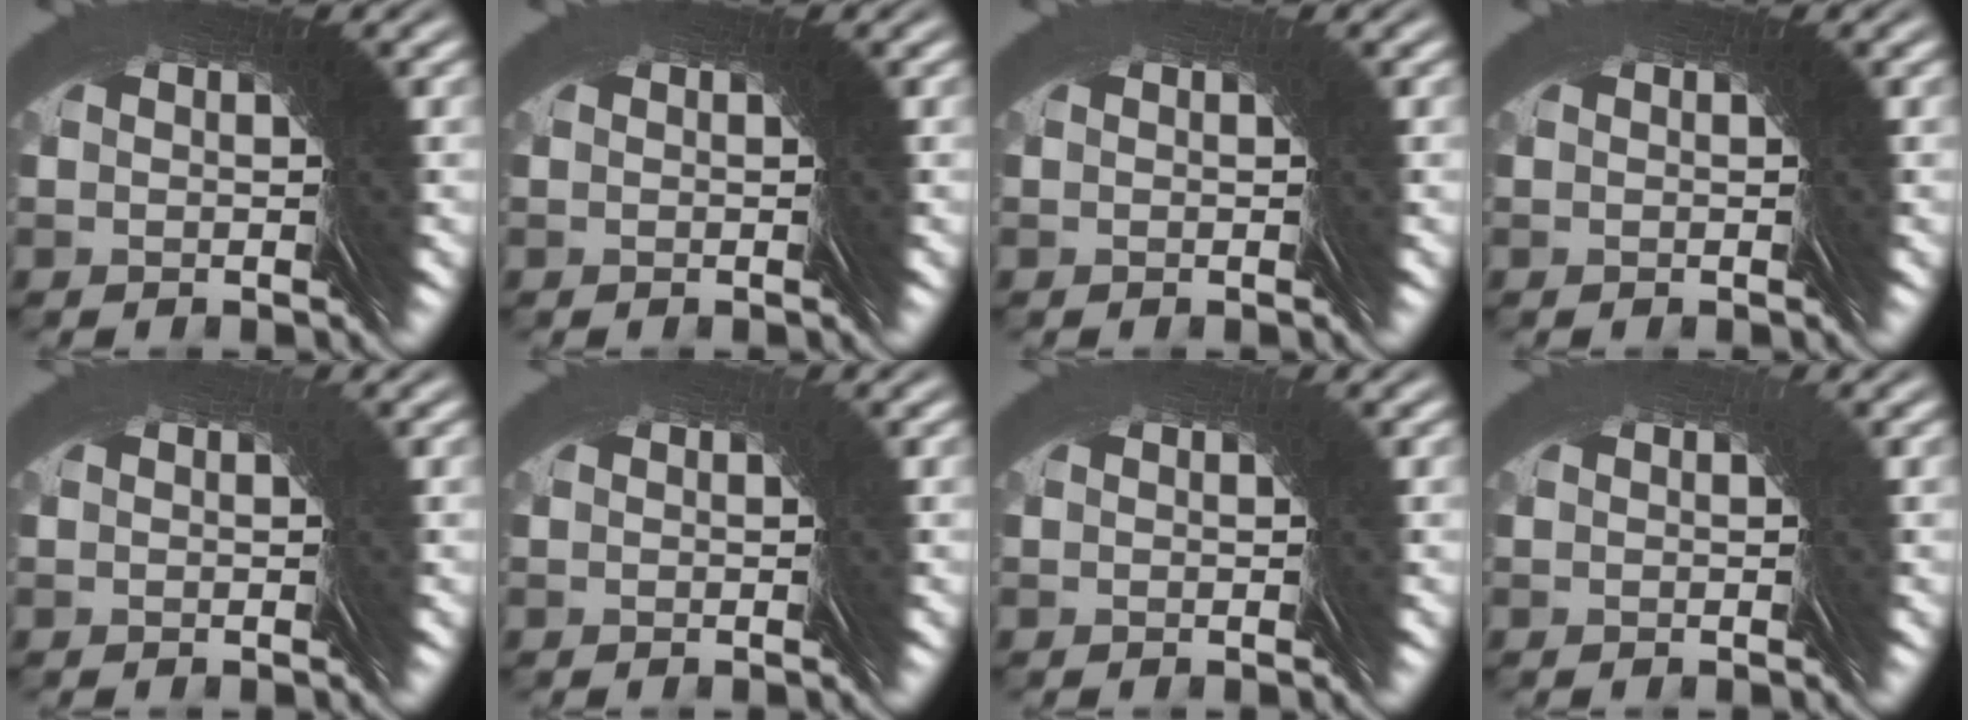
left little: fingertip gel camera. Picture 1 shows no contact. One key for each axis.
{"total": 0.0}
{"total": 0.8, "fx": 0.2, "fy": -0.2, "fz": -0.7, "tx": 0.011, "ty": 0.003, "tz": 0.003}
{"total": 0.0}
{"total": 1.5, "fx": 0.3, "fy": -0.4, "fz": -1.4, "tx": 0.023, "ty": 0.006, "tz": 0.004}
{"total": 1.1, "fx": 0.2, "fy": -0.2, "fz": -1.0, "tx": 0.016, "ty": 0.004, "tz": 0.003}
{"total": 0.9, "fx": 0.3, "fy": -0.3, "fz": -0.8, "tx": 0.014, "ty": 0.005, "tz": 0.004}
{"total": 1.4, "fx": 0.3, "fy": -0.5, "fz": -1.3, "tx": 0.020, "ty": 0.004, "tz": 0.005}